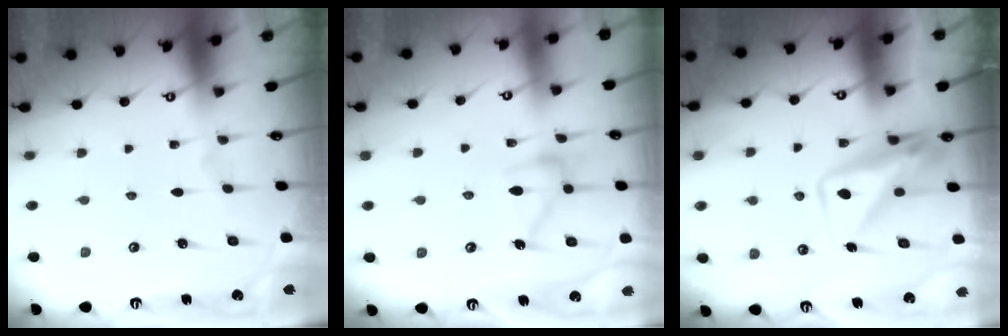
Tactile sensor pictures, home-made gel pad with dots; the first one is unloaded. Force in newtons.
{"total": 14.3, "press": 14.2, "slide": 0.8}
{"total": 10.8, "press": 10.8, "slide": 0.9}